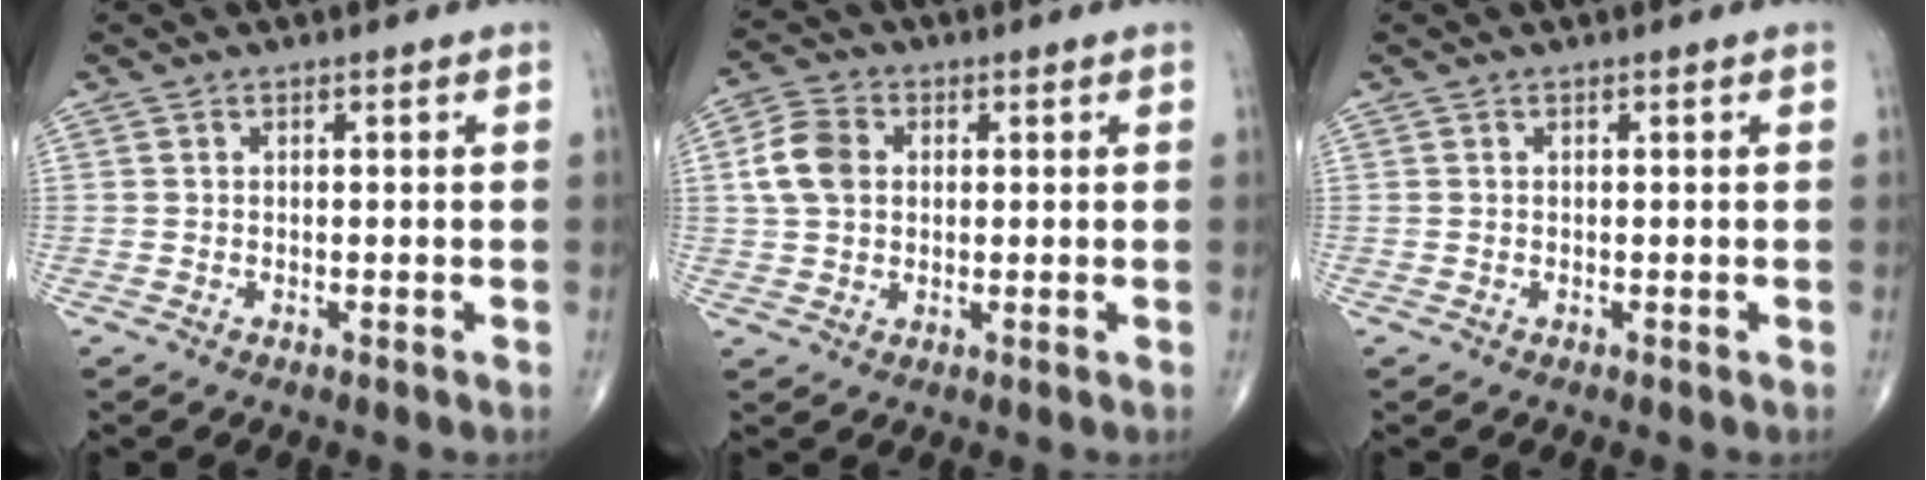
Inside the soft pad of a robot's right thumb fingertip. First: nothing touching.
{"total": 7.0, "force": [1.1, 5.2, 4.5], "torque": [-0.083, 0.010, 0.016]}
{"total": 0.0}